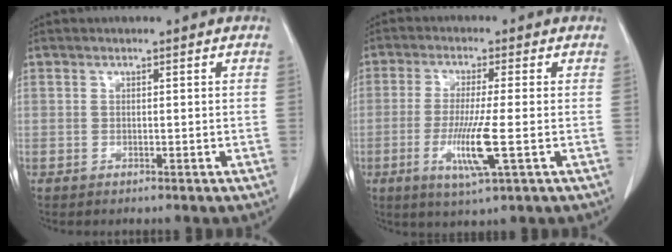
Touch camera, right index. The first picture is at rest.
{"total": 7.8, "force": [-2.0, -0.3, 7.5], "torque": [-0.152, -0.022, -0.035]}